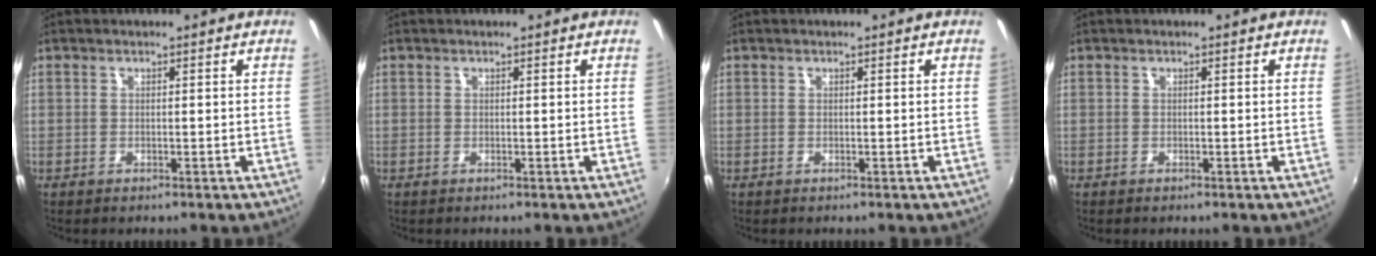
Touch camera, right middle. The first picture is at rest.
{"total": 0.0}
{"total": 0.0}
{"total": 0.0}